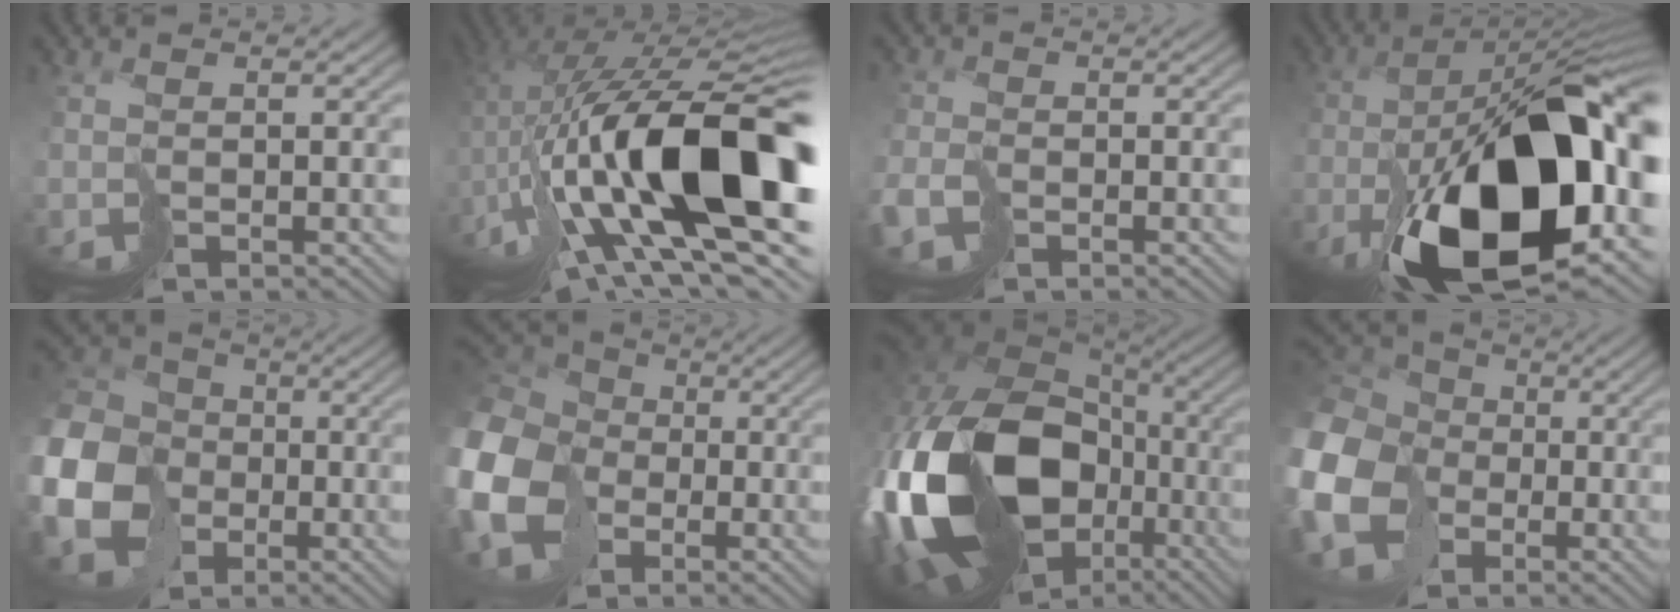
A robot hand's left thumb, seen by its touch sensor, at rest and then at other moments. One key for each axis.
{"total": 20.4, "fx": -2.8, "fy": 8.5, "fz": 18.4, "tx": -0.330, "ty": -0.028, "tz": -0.038}
{"total": 3.7, "fx": -2.2, "fy": 2.3, "fz": 1.8, "tx": -0.039, "ty": -0.006, "tz": -0.044}
{"total": 18.9, "fx": -7.4, "fy": 7.4, "fz": 15.7, "tx": -0.263, "ty": -0.009, "tz": -0.124}
{"total": 18.1, "fx": -4.8, "fy": 15.2, "fz": 8.6, "tx": -0.259, "ty": -0.035, "tz": -0.113}
{"total": 16.5, "fx": -4.4, "fy": 13.2, "fz": 8.8, "tx": -0.276, "ty": -0.024, "tz": -0.085}
{"total": 21.4, "fx": -4.4, "fy": 14.9, "fz": 14.8, "tx": -0.356, "ty": -0.038, "tz": -0.044}
{"total": 17.7, "fx": -4.5, "fy": 14.6, "fz": 8.9, "tx": -0.272, "ty": -0.031, "tz": -0.098}